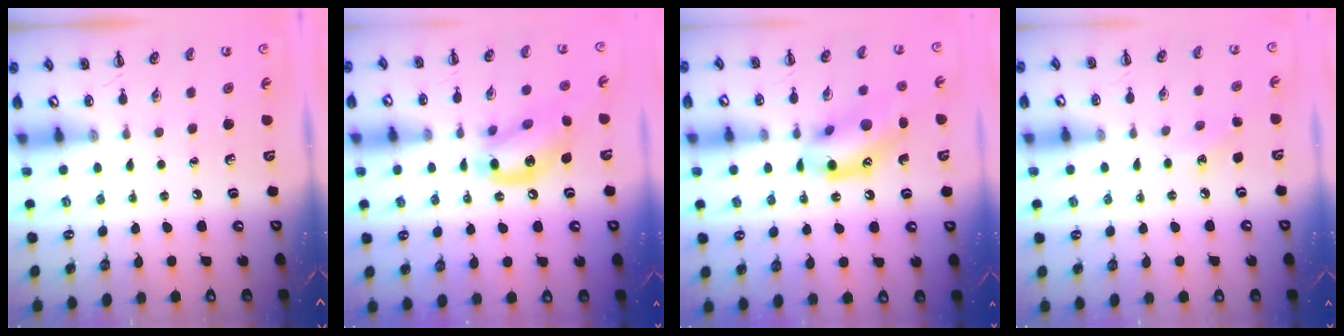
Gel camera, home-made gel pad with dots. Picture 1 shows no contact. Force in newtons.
{"total": 13.5, "press": 13.1, "slide": 3.1}
{"total": 14.9, "press": 14.6, "slide": 2.8}
{"total": 5.2, "press": 5.0, "slide": 1.4}